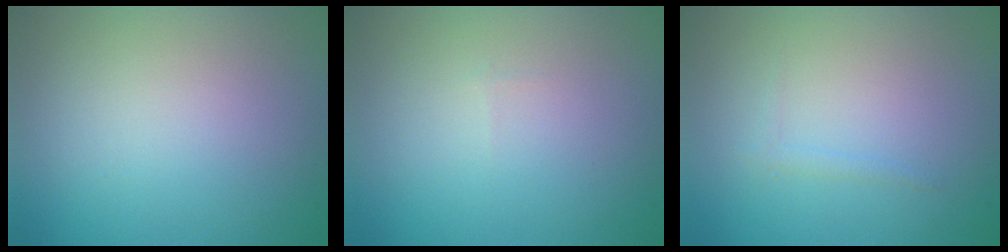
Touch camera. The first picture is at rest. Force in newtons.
{"total": 0.0}
{"total": 0.7, "press": 0.7, "slide": 0.0}